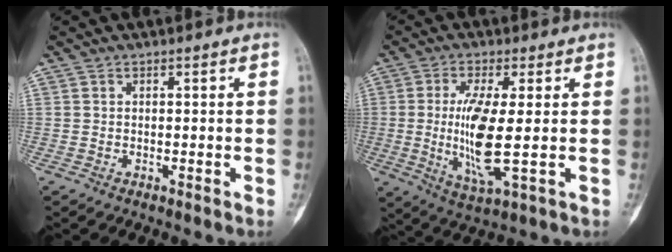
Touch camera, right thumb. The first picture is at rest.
{"total": 11.1, "force": [-0.1, 2.4, 10.8], "torque": [-0.233, -0.022, -0.001]}